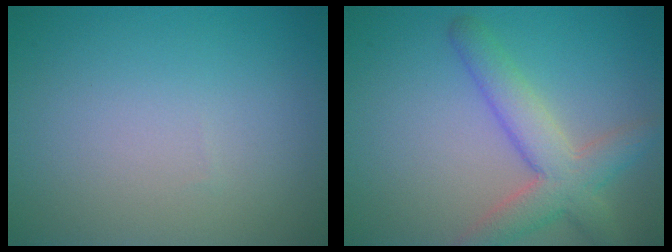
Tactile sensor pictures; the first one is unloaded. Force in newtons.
{"total": 5.1, "press": 5.1, "slide": 0.2}